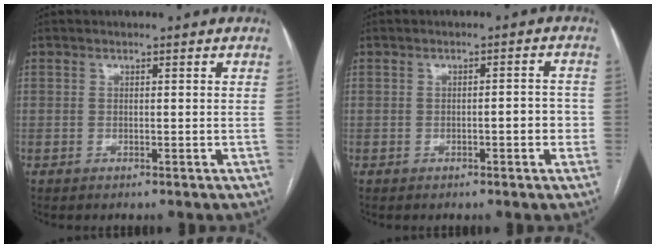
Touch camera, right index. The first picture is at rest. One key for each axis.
{"total": 2.9, "fx": -0.8, "fy": 0.8, "fz": 2.7, "tx": -0.032, "ty": 0.008, "tz": -0.011}